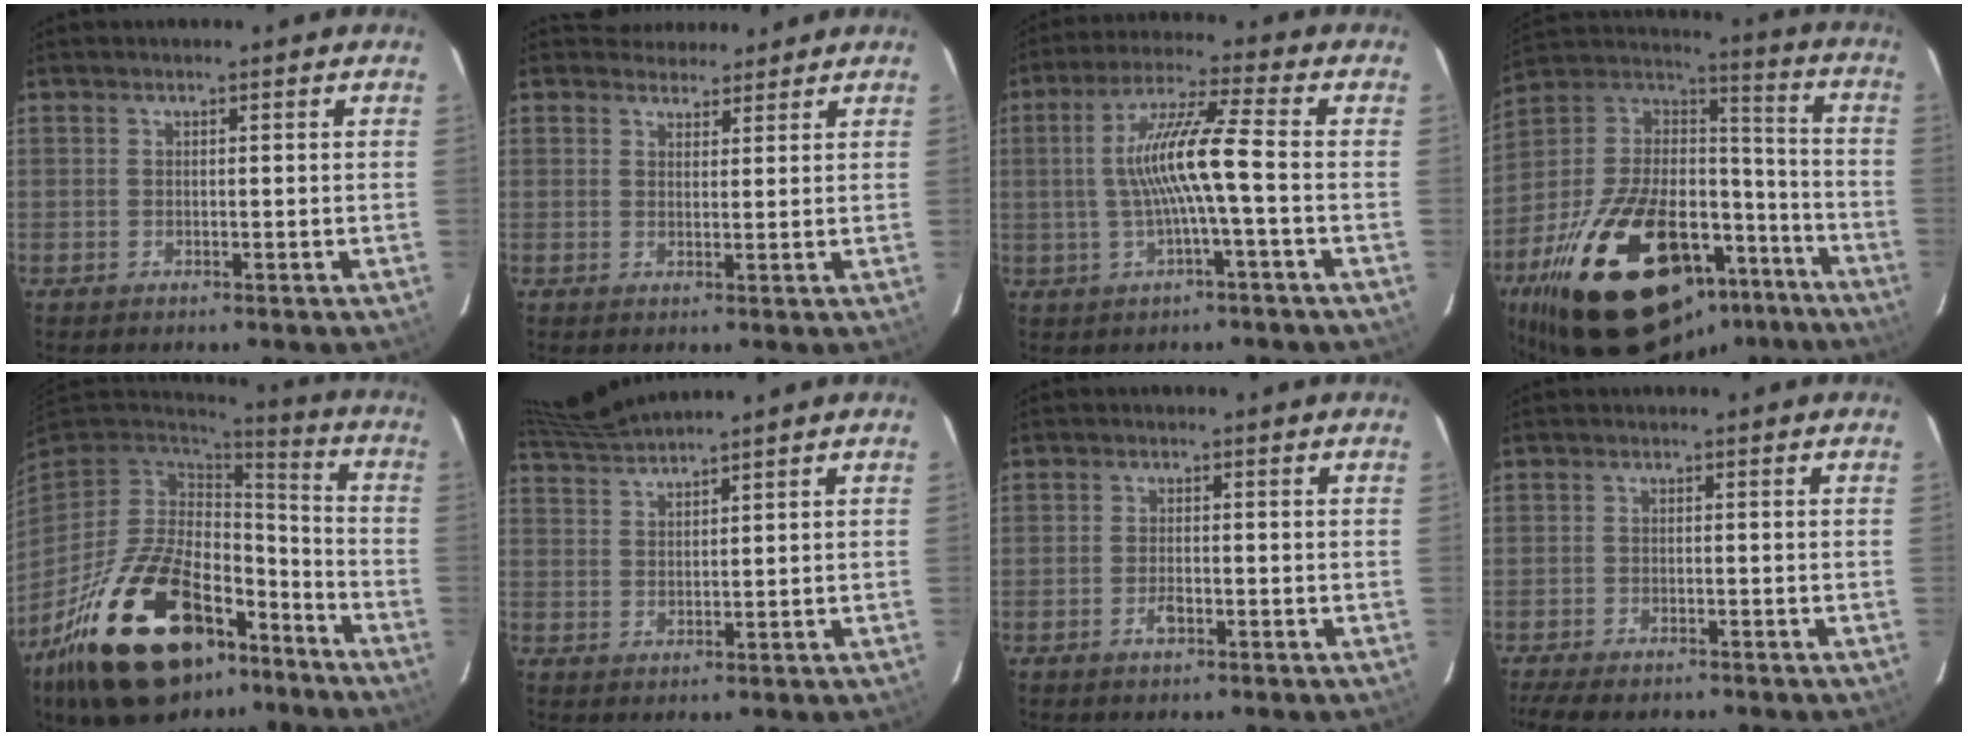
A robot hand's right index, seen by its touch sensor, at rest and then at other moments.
{"total": 4.5, "force": [4.2, 1.5, -0.7], "torque": [0.017, 0.016, 0.062]}
{"total": 9.3, "force": [-1.0, -1.0, 9.1], "torque": [-0.177, 0.006, -0.011]}
{"total": 36.6, "force": [-22.3, 18.2, 22.7], "torque": [-0.417, 0.020, -0.320]}
{"total": 27.9, "force": [-16.7, 13.8, 17.6], "torque": [-0.343, -0.014, -0.252]}
{"total": 6.1, "force": [5.8, -1.8, 0.5], "torque": [-0.018, -0.010, 0.111]}
{"total": 2.3, "force": [-1.2, 1.0, 1.6], "torque": [-0.034, 0.000, -0.022]}
{"total": 6.4, "force": [-5.6, 1.6, 2.8], "torque": [-0.077, -0.028, -0.094]}